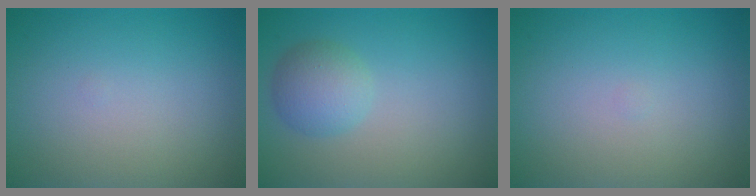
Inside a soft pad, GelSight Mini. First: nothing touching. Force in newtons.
{"total": 2.9, "press": 2.9, "slide": 0.1}
{"total": 0.0}